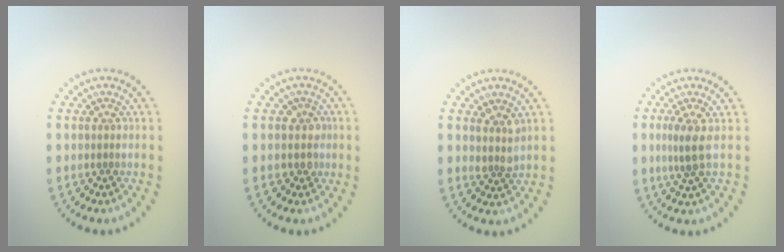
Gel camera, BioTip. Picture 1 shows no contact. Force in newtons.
{"total": 1.7, "press": 1.5, "slide": 0.8}
{"total": 1.6, "press": 1.4, "slide": 0.8}
{"total": 2.3, "press": 1.8, "slide": 1.5}